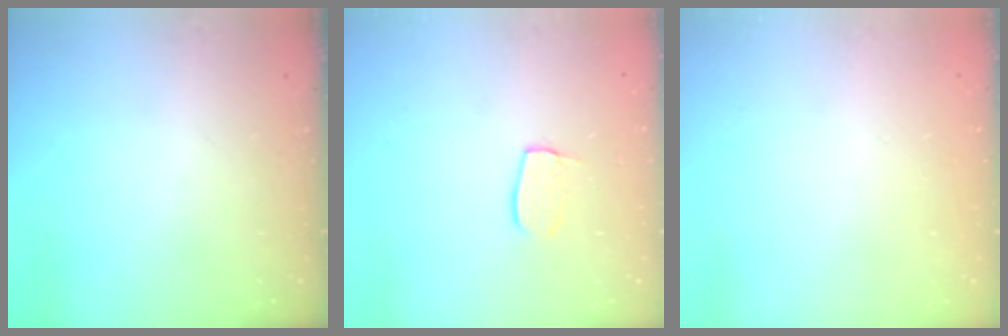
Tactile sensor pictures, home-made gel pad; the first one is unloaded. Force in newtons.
{"total": 6.8, "press": 6.8, "slide": 0.4}
{"total": 0.0}